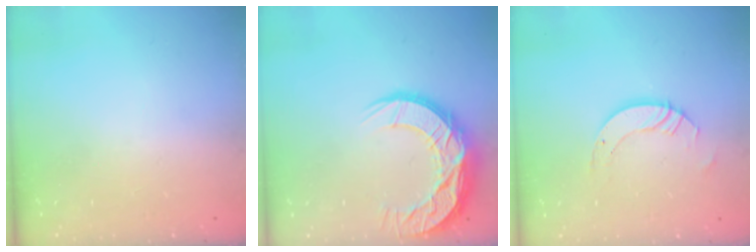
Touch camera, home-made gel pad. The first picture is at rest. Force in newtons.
{"total": 15.4, "press": 15.3, "slide": 1.0}
{"total": 6.2, "press": 6.2, "slide": 0.6}